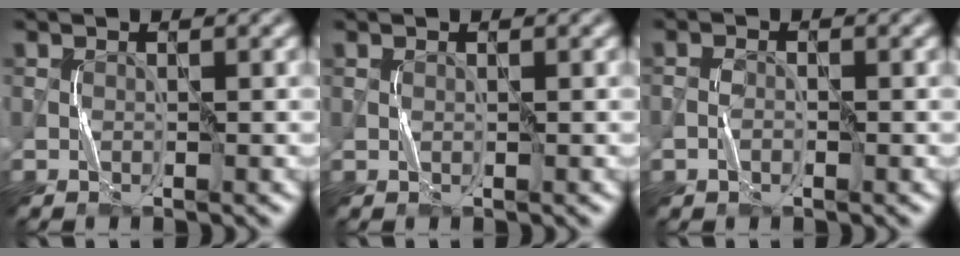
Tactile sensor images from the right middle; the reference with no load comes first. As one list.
[{"total": 0.0}, {"total": 1.1, "force": [-0.5, 0.6, 0.8], "torque": [-0.018, 0.004, -0.013]}]